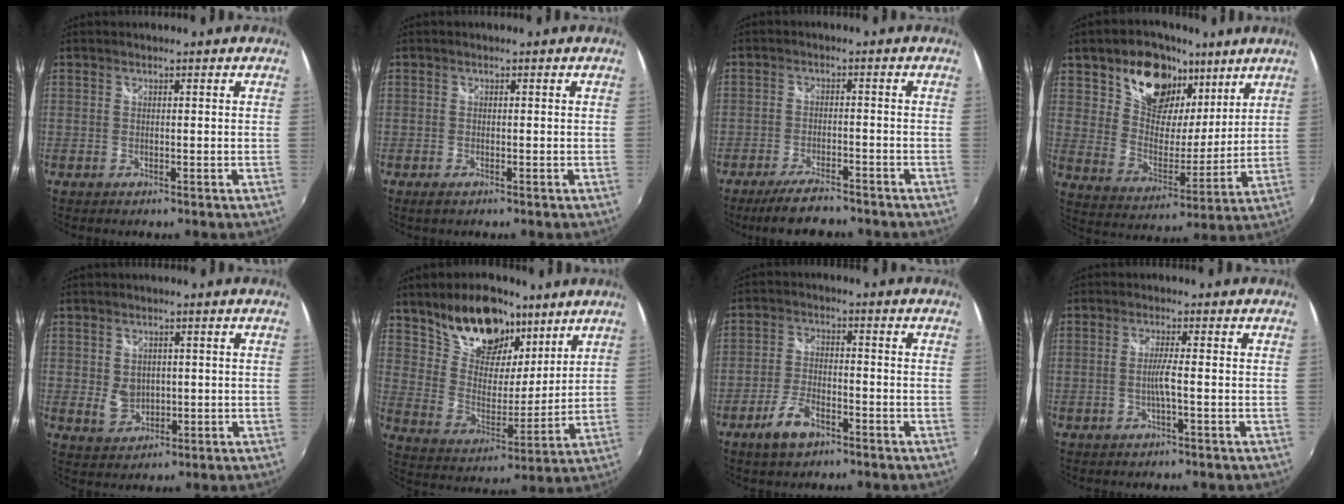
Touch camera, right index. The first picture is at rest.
{"total": 1.2, "force": [-0.8, 0.6, 0.6], "torque": [-0.013, -0.006, -0.016]}
{"total": 7.4, "force": [-6.2, 2.4, 3.3], "torque": [-0.087, -0.007, -0.102]}
{"total": 17.6, "force": [10.3, 11.4, 8.5], "torque": [-0.158, 0.019, 0.180]}
{"total": 4.5, "force": [0.1, 3.8, 2.4], "torque": [-0.043, -0.002, 0.007]}
{"total": 18.1, "force": [11.8, 9.8, 9.6], "torque": [-0.178, 0.028, 0.214]}
{"total": 6.7, "force": [-4.3, 2.9, 4.2], "torque": [-0.098, -0.003, -0.080]}
{"total": 2.6, "force": [-0.8, -0.6, 2.4], "torque": [-0.044, -0.002, -0.018]}